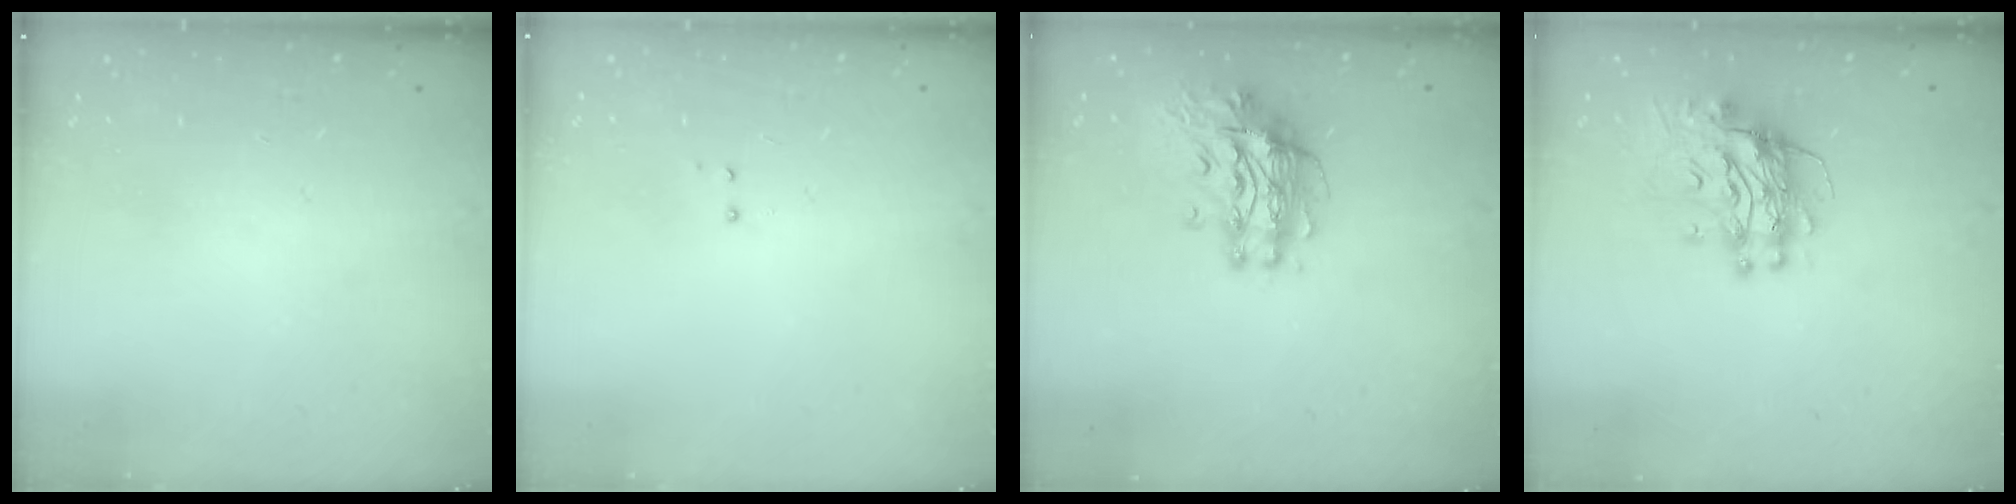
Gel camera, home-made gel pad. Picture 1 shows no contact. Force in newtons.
{"total": 2.9, "press": 2.8, "slide": 0.6}
{"total": 12.3, "press": 12.2, "slide": 1.1}
{"total": 11.4, "press": 11.4, "slide": 1.0}